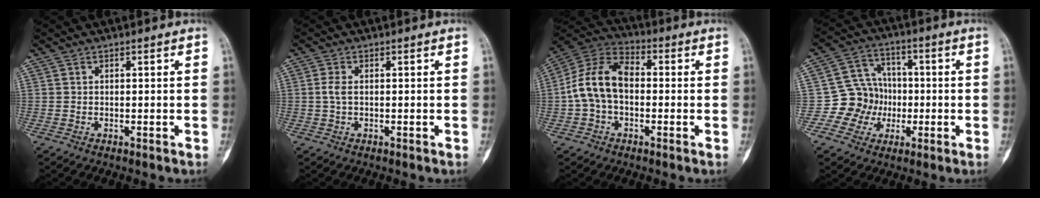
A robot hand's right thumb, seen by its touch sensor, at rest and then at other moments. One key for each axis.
{"total": 2.0, "fx": 0.1, "fy": 1.1, "fz": 1.7, "tx": -0.043, "ty": 0.003, "tz": -0.001}
{"total": 12.3, "fx": -0.7, "fy": 8.2, "fz": 9.1, "tx": -0.168, "ty": 0.038, "tz": -0.024}
{"total": 9.8, "fx": -1.9, "fy": 9.2, "fz": 2.7, "tx": 0.008, "ty": 0.025, "tz": -0.041}